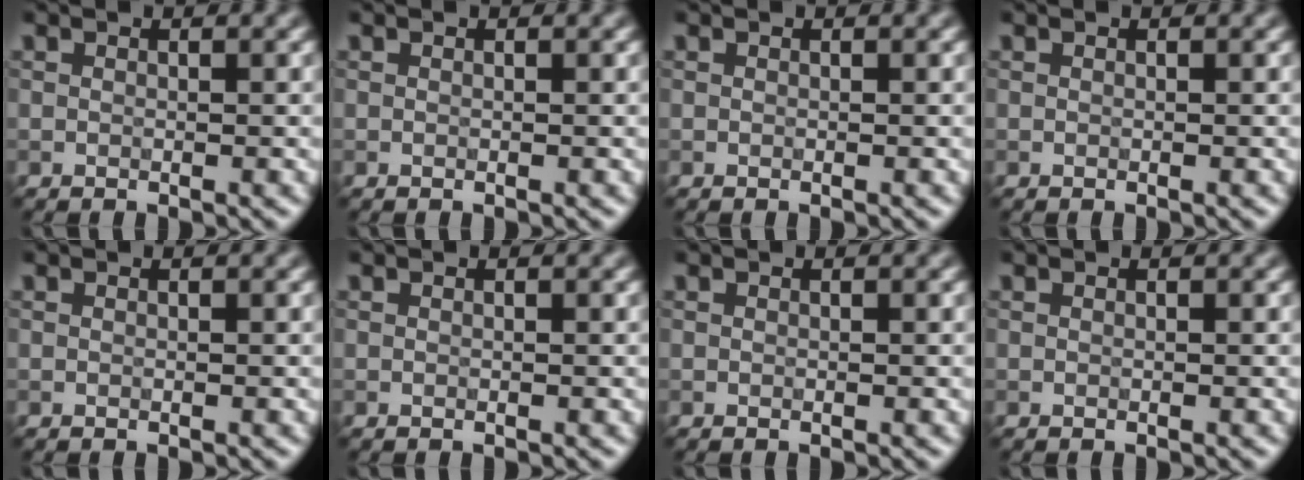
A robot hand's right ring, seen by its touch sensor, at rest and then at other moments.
{"total": 0.0}
{"total": 0.0}
{"total": 0.0}
{"total": 0.0}
{"total": 0.0}
{"total": 0.0}
{"total": 0.0}